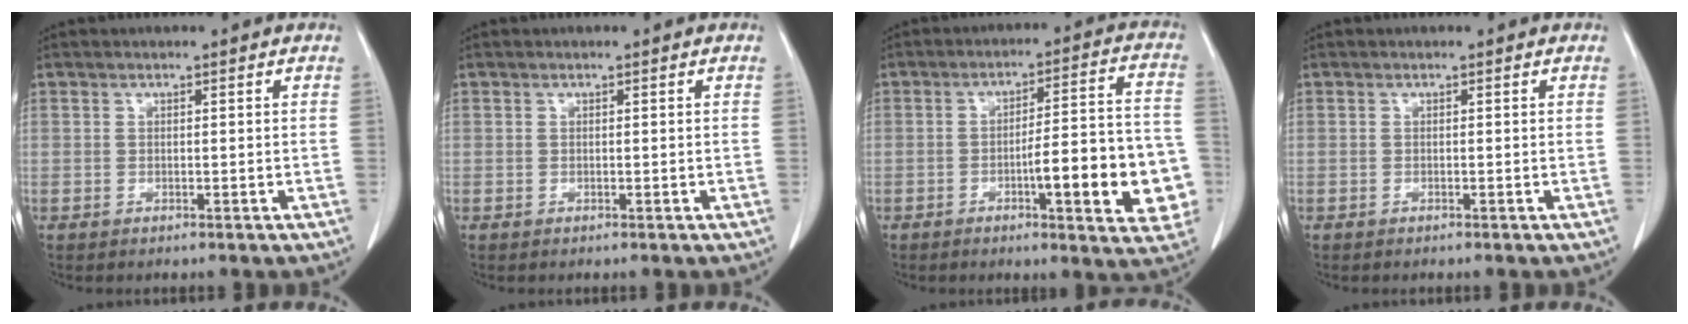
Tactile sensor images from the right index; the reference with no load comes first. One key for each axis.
{"total": 0.0}
{"total": 14.7, "fx": -4.1, "fy": 2.8, "fz": 13.8, "tx": -0.156, "ty": 0.022, "tz": -0.049}
{"total": 0.0}